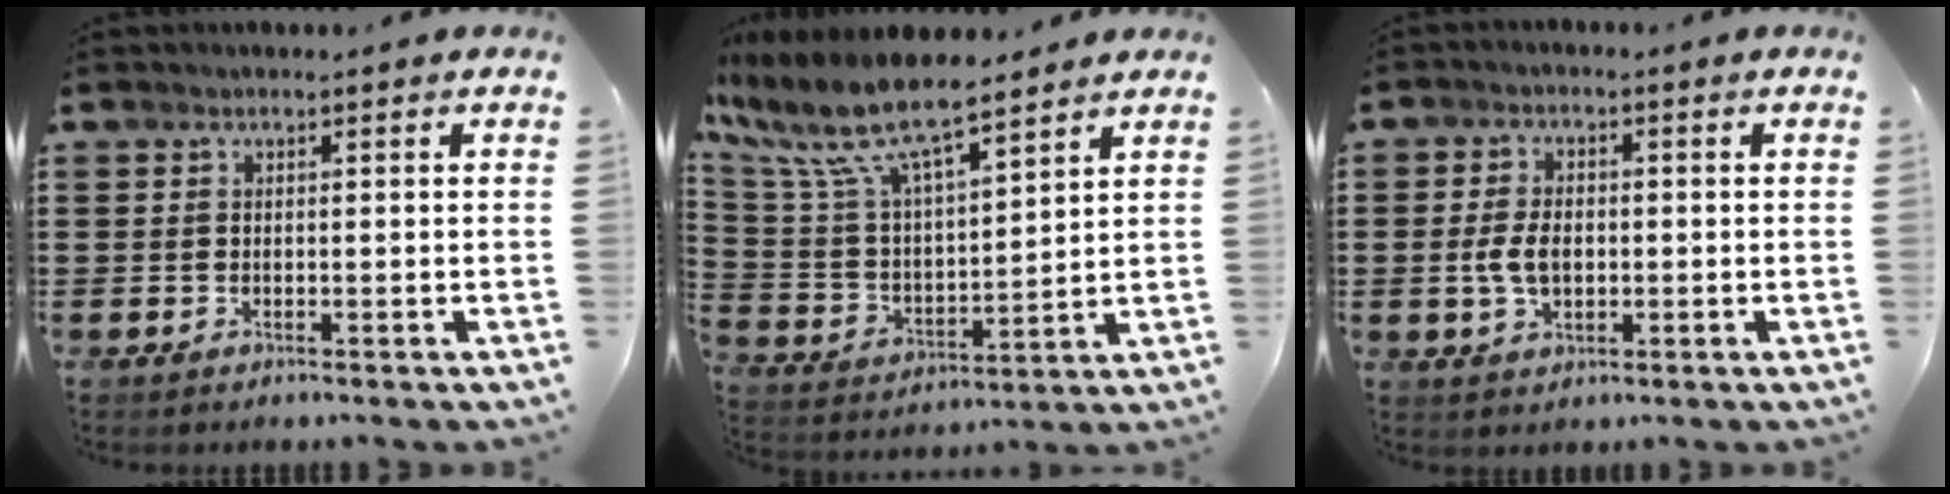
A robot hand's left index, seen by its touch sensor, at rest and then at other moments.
{"total": 10.6, "force": [8.6, 1.8, 5.8], "torque": [-0.154, -0.051, 0.146]}
{"total": 4.8, "force": [-0.4, 3.0, 3.8], "torque": [-0.078, -0.001, -0.013]}